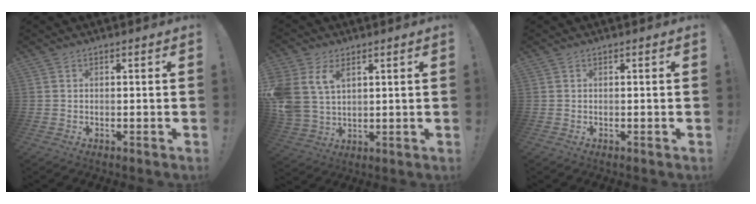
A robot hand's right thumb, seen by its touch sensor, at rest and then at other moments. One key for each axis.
{"total": 10.5, "fx": 4.7, "fy": 7.2, "fz": 6.0, "tx": -0.135, "ty": -0.013, "tz": 0.094}
{"total": 0.0}